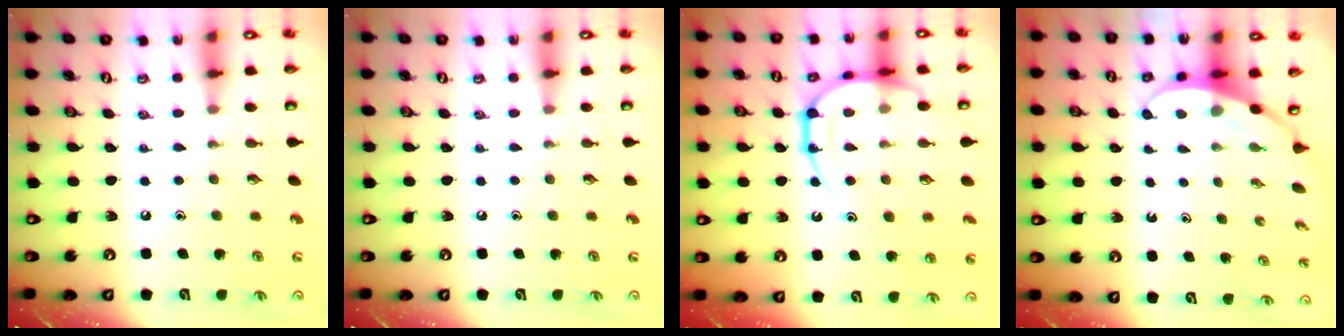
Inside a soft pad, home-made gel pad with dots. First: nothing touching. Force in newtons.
{"total": 0.0}
{"total": 16.5, "press": 16.4, "slide": 2.0}
{"total": 4.0, "press": 4.0, "slide": 0.3}